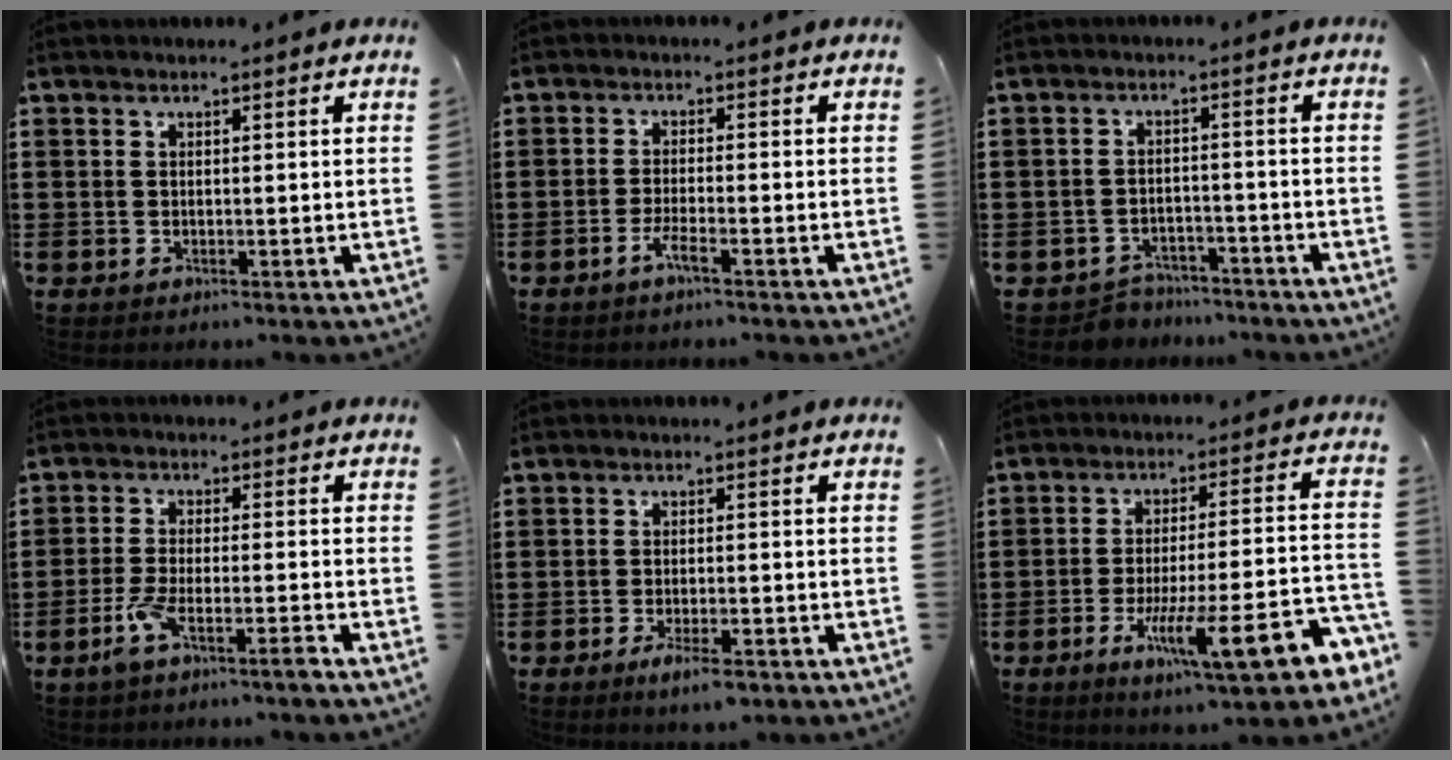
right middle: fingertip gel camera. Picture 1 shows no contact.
{"total": 2.8, "force": [-1.8, 0.1, 2.2], "torque": [-0.046, -0.003, -0.033]}
{"total": 3.6, "force": [-3.6, 0.7, -0.2], "torque": [-0.007, 0.000, -0.076]}
{"total": 5.0, "force": [-3.4, 0.3, 3.6], "torque": [-0.086, -0.012, -0.066]}
{"total": 3.8, "force": [-2.3, 0.6, 2.9], "torque": [-0.053, -0.003, -0.041]}
{"total": 13.1, "force": [-6.9, 2.0, 10.9], "torque": [-0.160, -0.010, -0.119]}